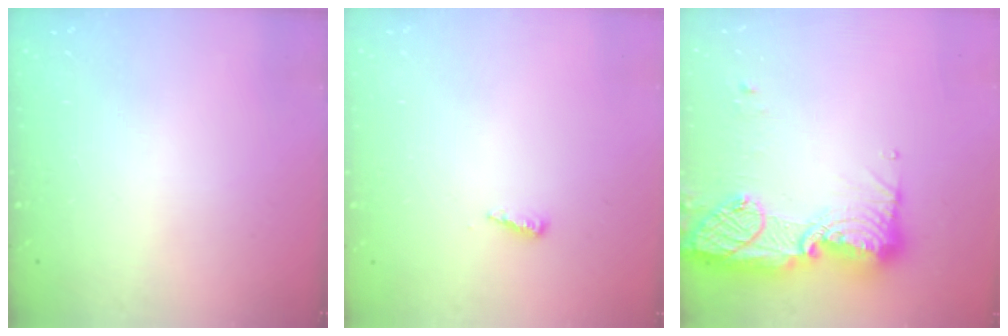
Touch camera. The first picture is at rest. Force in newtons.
{"total": 3.1, "press": 3.1, "slide": 0.3}
{"total": 21.5, "press": 20.4, "slide": 6.7}